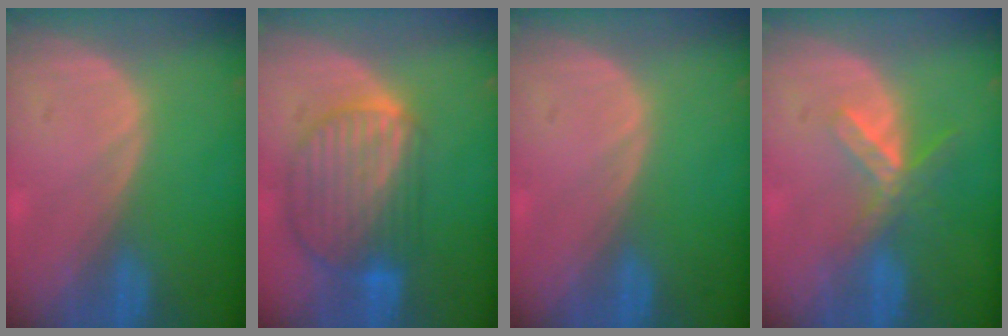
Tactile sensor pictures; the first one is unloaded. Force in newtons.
{"total": 10.0, "press": 8.5, "slide": 5.2}
{"total": 0.0}
{"total": 5.4, "press": 4.9, "slide": 2.4}